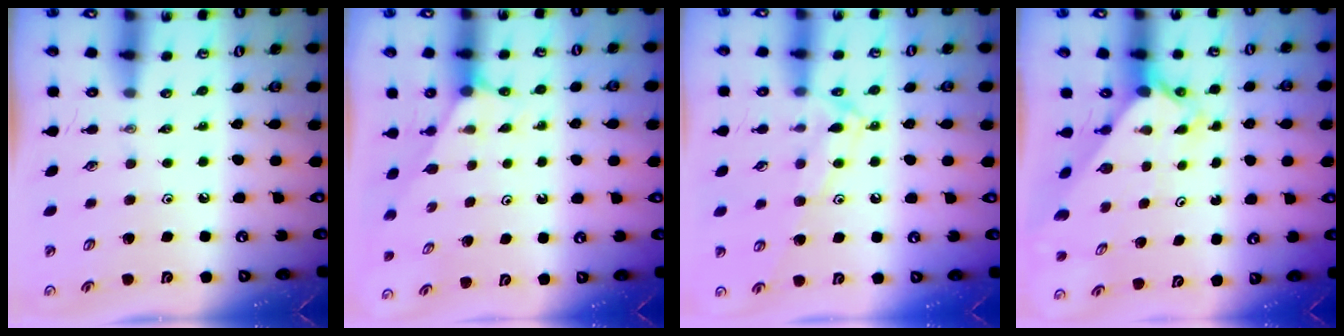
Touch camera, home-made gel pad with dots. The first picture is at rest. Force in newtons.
{"total": 2.8, "press": 2.8, "slide": 0.3}
{"total": 13.8, "press": 13.8, "slide": 0.9}
{"total": 2.3, "press": 2.3, "slide": 0.1}